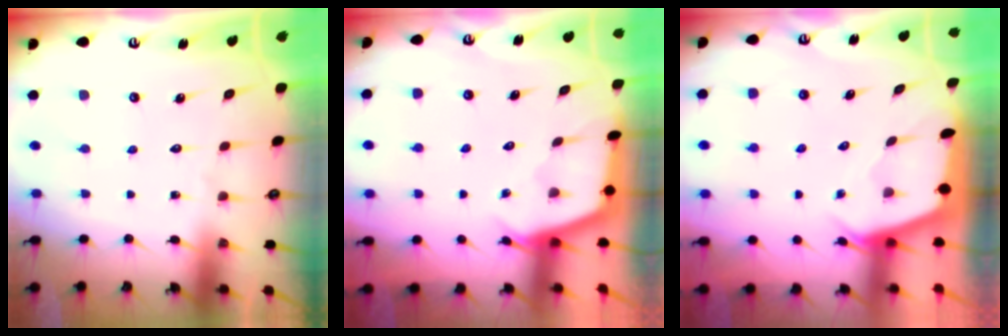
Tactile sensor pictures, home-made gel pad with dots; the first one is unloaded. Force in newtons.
{"total": 2.5, "press": 2.5, "slide": 0.1}
{"total": 2.0, "press": 2.0, "slide": 0.3}